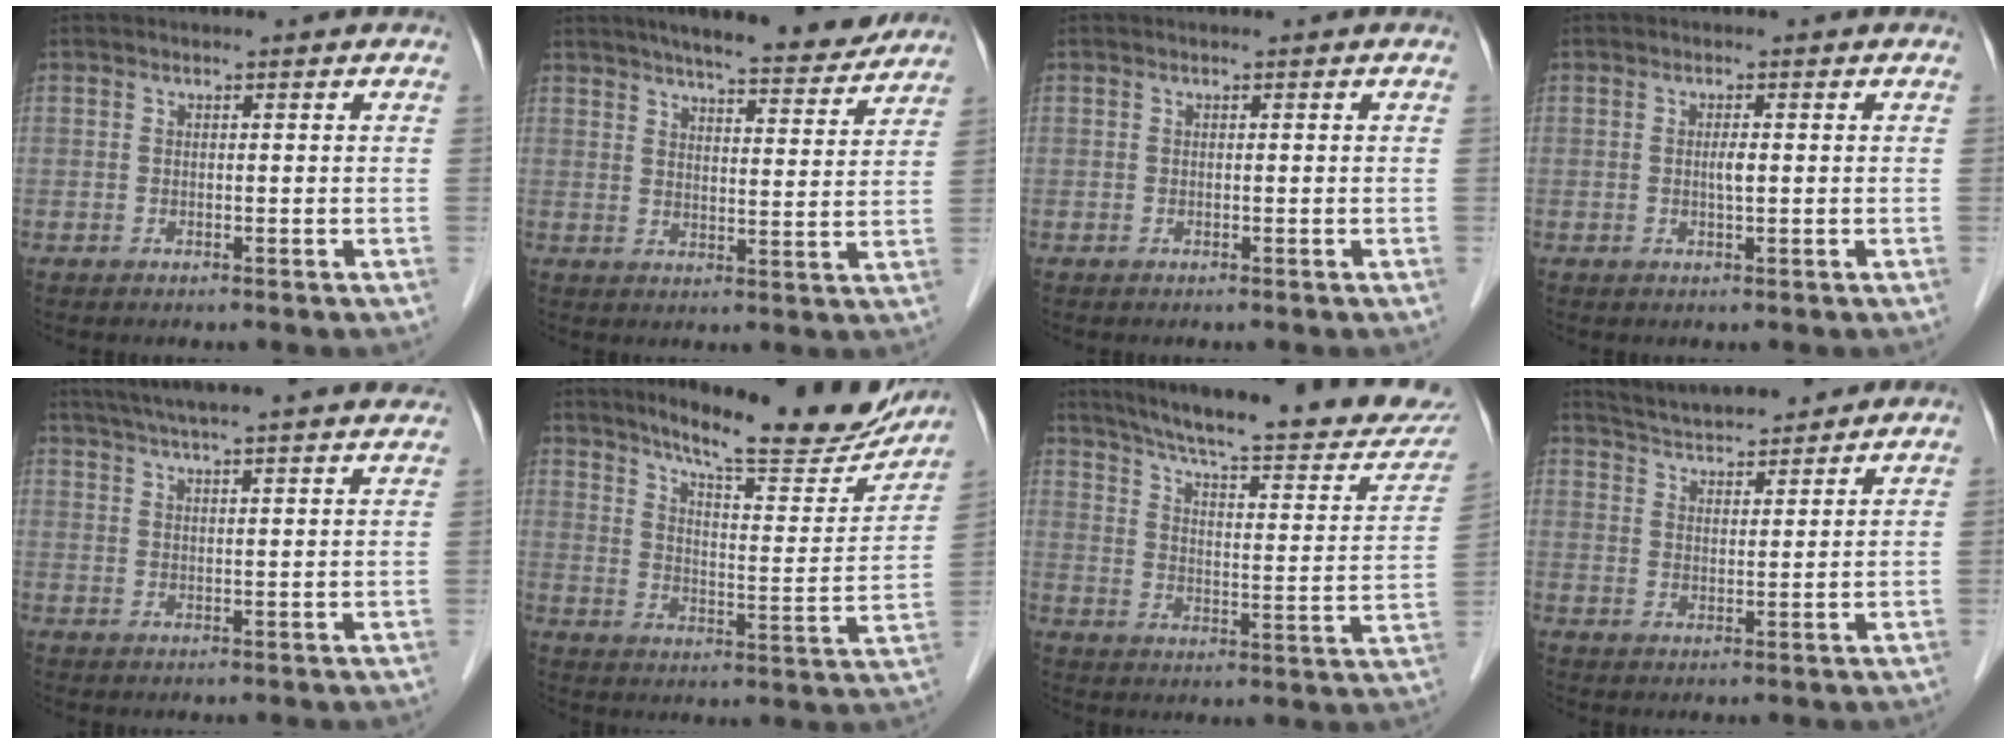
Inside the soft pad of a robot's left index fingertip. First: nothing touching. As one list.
[{"total": 14.6, "force": [12.8, 2.0, 6.6], "torque": [-0.088, -0.002, 0.169]}, {"total": 0.0}, {"total": 1.3, "force": [0.1, 0.1, 1.3], "torque": [-0.025, 0.000, 0.001]}, {"total": 27.5, "force": [24.8, 2.5, 11.5], "torque": [-0.189, -0.020, 0.333]}, {"total": 21.5, "force": [18.4, 3.1, 10.6], "torque": [-0.144, -0.034, 0.244]}, {"total": 26.4, "force": [23.1, 2.9, 12.4], "torque": [-0.188, -0.047, 0.300]}, {"total": 10.6, "force": [10.0, 1.6, 3.2], "torque": [-0.056, 0.020, 0.159]}]